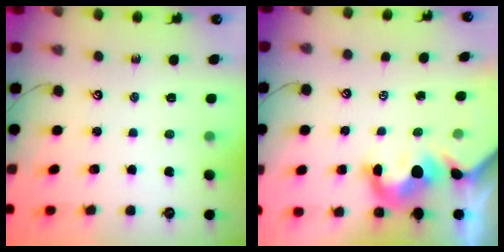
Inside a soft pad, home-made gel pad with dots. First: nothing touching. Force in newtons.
{"total": 4.0, "press": 3.8, "slide": 1.1}